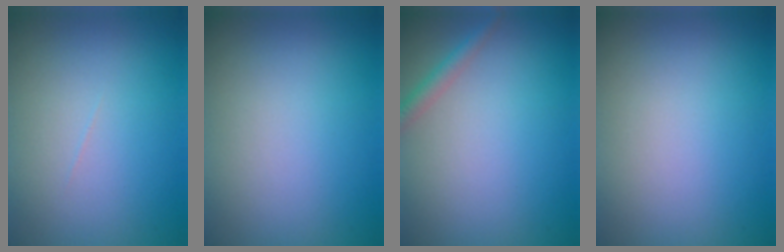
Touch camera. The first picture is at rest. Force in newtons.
{"total": 0.0}
{"total": 1.5, "press": 1.5, "slide": 0.0}
{"total": 0.0}